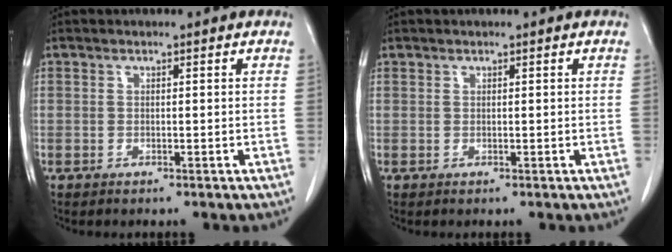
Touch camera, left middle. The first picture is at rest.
{"total": 0.0}